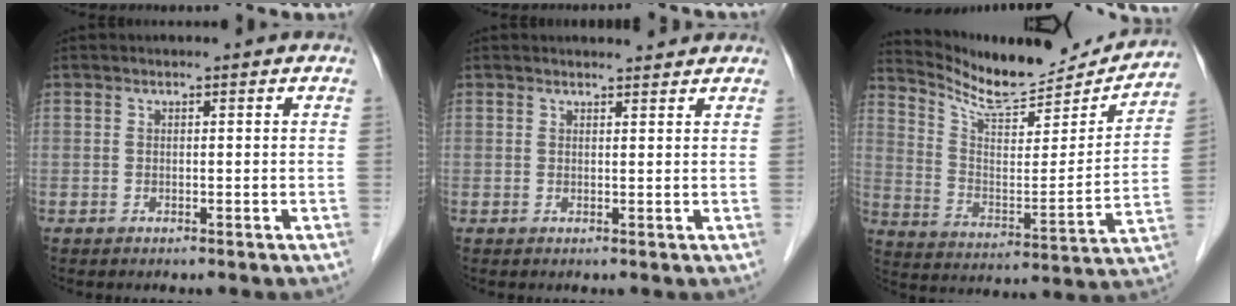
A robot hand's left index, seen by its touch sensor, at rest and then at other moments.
{"total": 1.8, "force": [1.8, 0.1, 0.3], "torque": [-0.011, -0.001, 0.022]}
{"total": 17.3, "force": [16.5, 2.3, 4.6], "torque": [-0.086, -0.048, 0.250]}